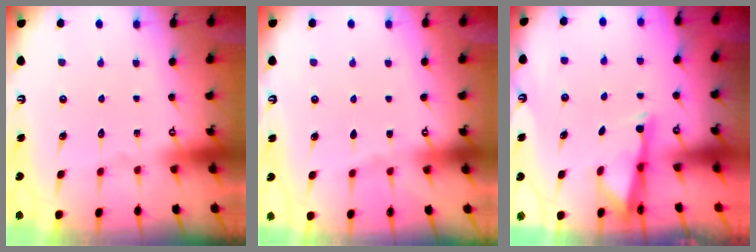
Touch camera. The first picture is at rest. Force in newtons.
{"total": 1.7, "press": 1.6, "slide": 0.3}
{"total": 2.8, "press": 2.8, "slide": 0.5}